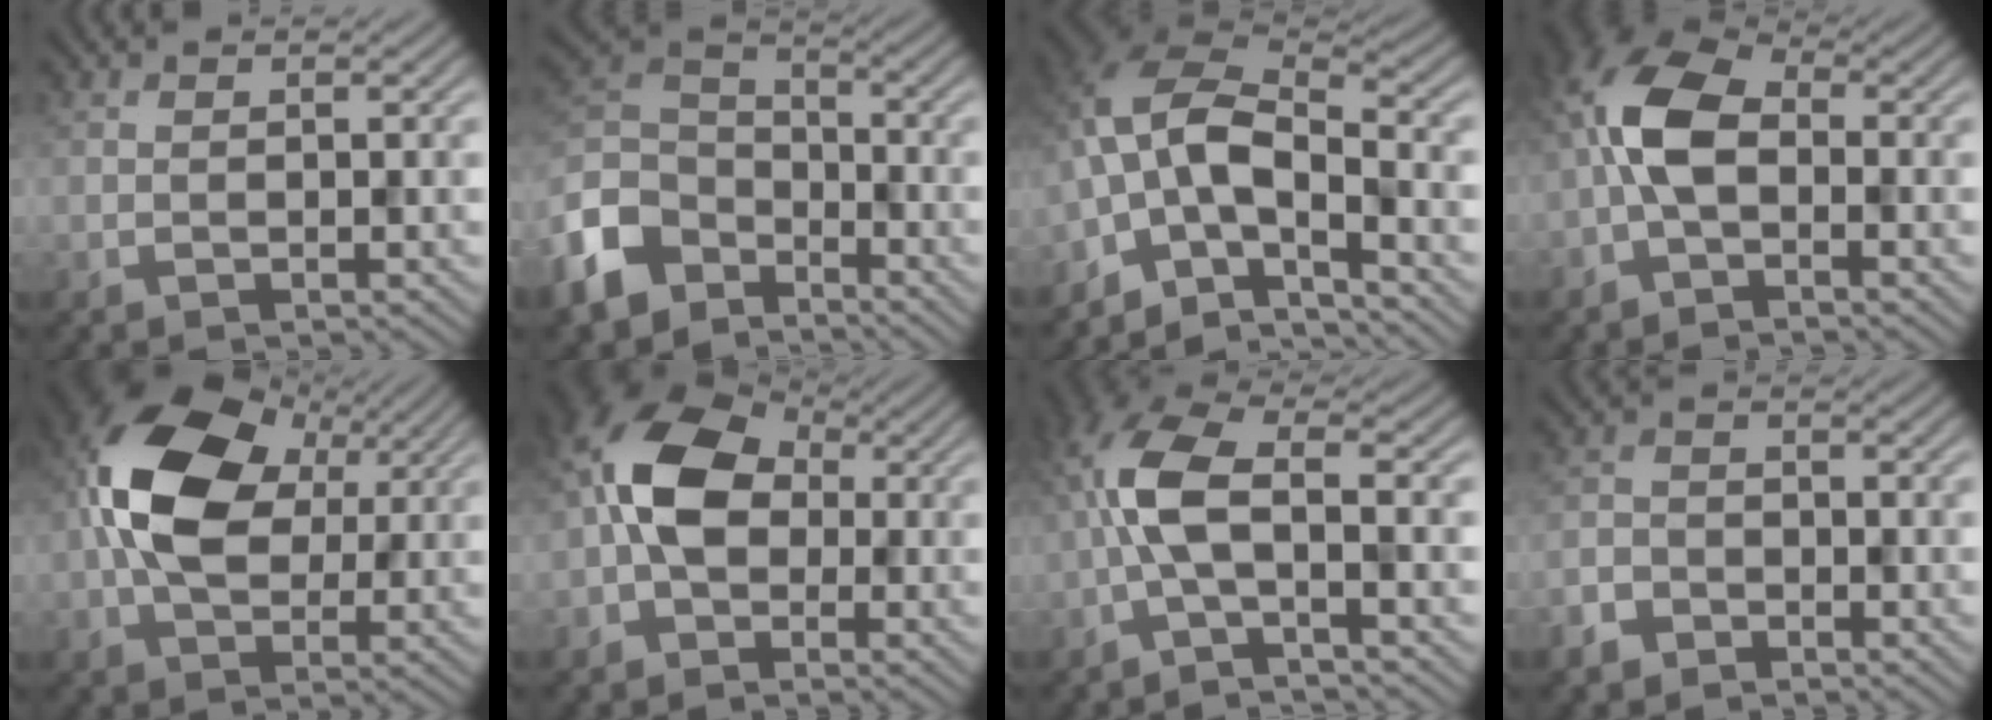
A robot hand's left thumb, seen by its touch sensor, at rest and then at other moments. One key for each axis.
{"total": 11.4, "fx": -7.2, "fy": 7.2, "fz": 4.9, "tx": -0.145, "ty": -0.013, "tz": -0.166}
{"total": 9.6, "fx": -4.8, "fy": 4.1, "fz": 7.2, "tx": -0.144, "ty": 0.001, "tz": -0.112}
{"total": 7.3, "fx": -1.1, "fy": 4.0, "fz": 6.0, "tx": -0.133, "ty": 0.019, "tz": -0.039}
{"total": 13.5, "fx": 2.8, "fy": 8.8, "fz": 9.9, "tx": -0.218, "ty": 0.011, "tz": 0.049}
{"total": 9.6, "fx": -0.4, "fy": 6.7, "fz": 6.8, "tx": -0.155, "ty": 0.019, "tz": -0.030}
{"total": 6.5, "fx": -1.8, "fy": 2.1, "fz": 5.8, "tx": -0.133, "ty": 0.014, "tz": -0.047}
{"total": 3.2, "fx": -2.5, "fy": 1.8, "fz": 0.8, "tx": -0.023, "ty": -0.004, "tz": -0.059}